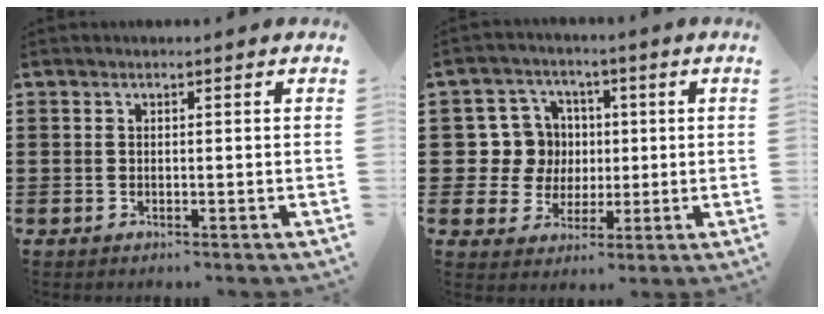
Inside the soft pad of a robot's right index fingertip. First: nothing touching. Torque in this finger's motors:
{"motor_torque": [0.26, -0.16, 0.15, 0.00]}